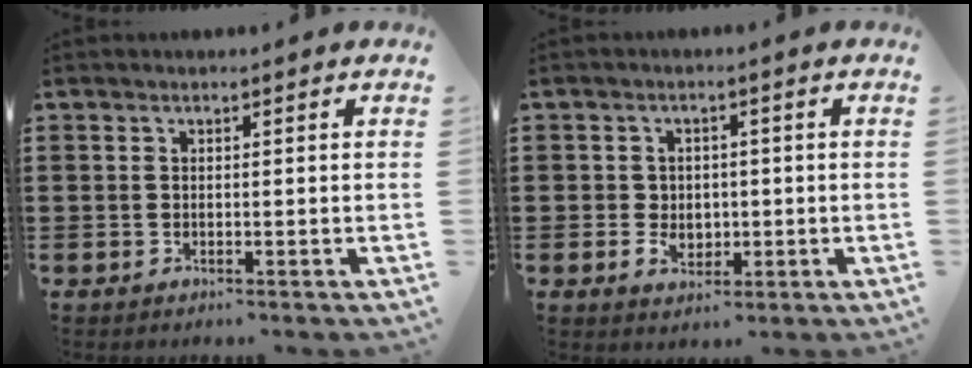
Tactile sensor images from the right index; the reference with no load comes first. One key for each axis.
{"total": 2.9, "fx": -0.3, "fy": 2.7, "fz": 1.0, "tx": -0.022, "ty": 0.006, "tz": -0.012}